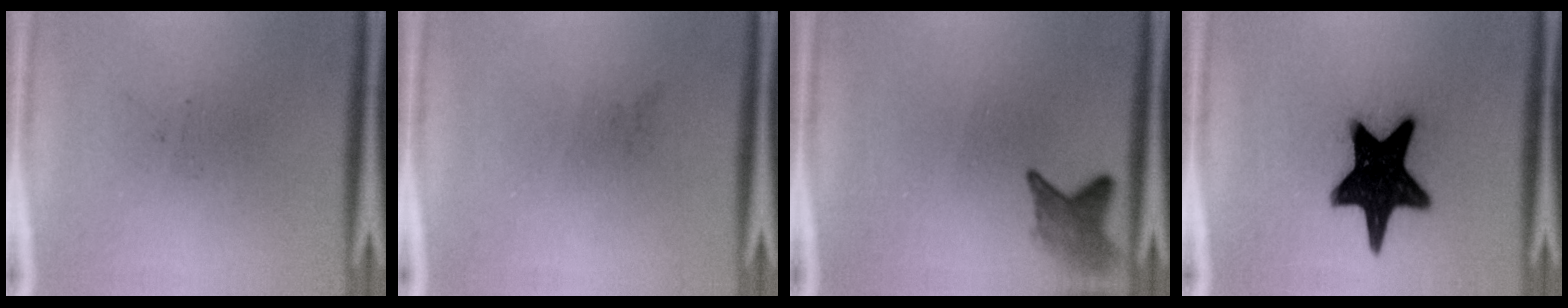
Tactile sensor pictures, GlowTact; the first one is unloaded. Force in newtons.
{"total": 0.0}
{"total": 2.9}
{"total": 18.7}